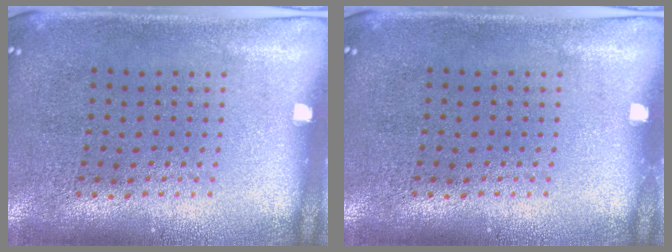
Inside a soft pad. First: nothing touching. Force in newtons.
{"total": 0.0}